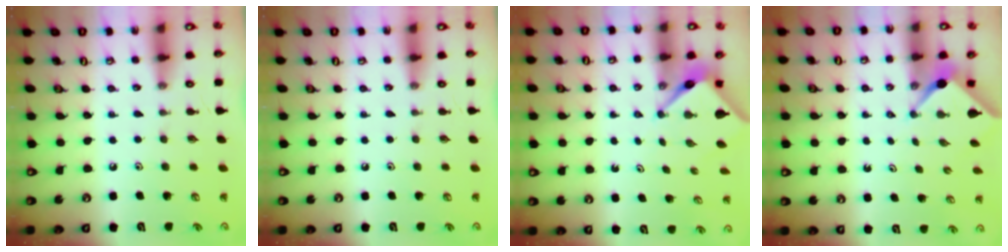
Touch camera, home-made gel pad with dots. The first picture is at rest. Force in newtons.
{"total": 0.0}
{"total": 4.0, "press": 3.9, "slide": 0.2}
{"total": 2.5, "press": 2.5, "slide": 0.1}